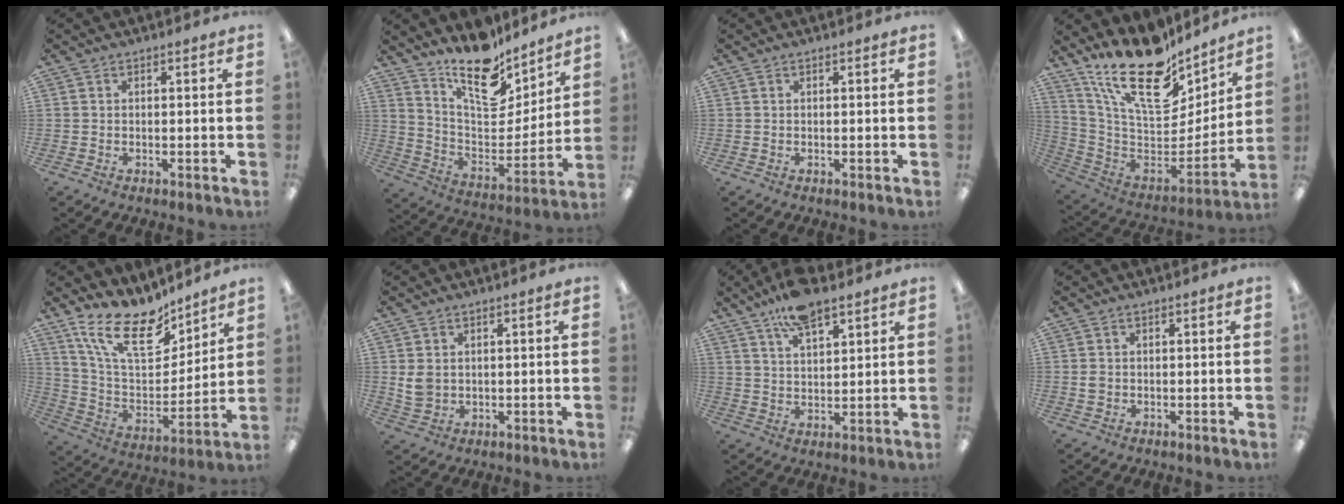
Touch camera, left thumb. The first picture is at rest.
{"total": 17.4, "force": [14.2, 6.4, 7.7], "torque": [-0.136, -0.112, 0.250]}
{"total": 0.0}
{"total": 23.2, "force": [16.8, 9.5, 12.9], "torque": [-0.229, -0.121, 0.295]}
{"total": 18.6, "force": [13.6, 7.8, 10.0], "torque": [-0.194, -0.083, 0.245]}
{"total": 4.1, "force": [1.1, 3.2, 2.3], "torque": [-0.043, -0.002, 0.021]}
{"total": 9.5, "force": [7.2, 3.1, 5.2], "torque": [-0.094, -0.031, 0.130]}
{"total": 1.2, "force": [0.1, 1.0, 0.6], "torque": [-0.012, 0.004, 0.000]}